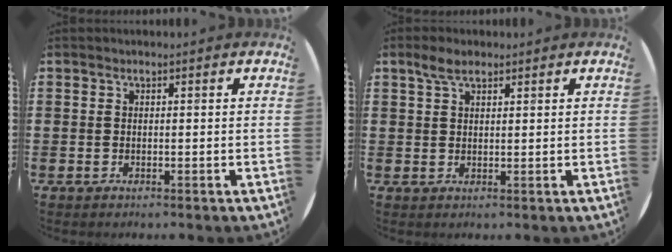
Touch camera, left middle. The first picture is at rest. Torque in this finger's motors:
{"motor_torque": [0.12, -0.07, 0.03, 0.02]}